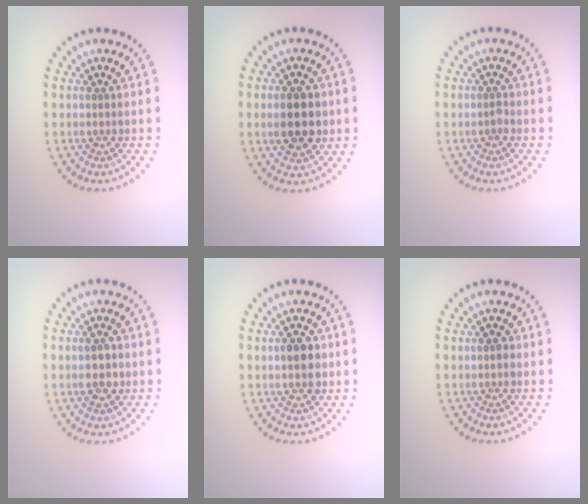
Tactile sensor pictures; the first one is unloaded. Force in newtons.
{"total": 4.7, "press": 4.7, "slide": 0.2}
{"total": 0.6, "press": 0.4, "slide": 0.4}
{"total": 2.1, "press": 2.1, "slide": 0.2}
{"total": 3.0, "press": 3.0, "slide": 0.2}
{"total": 0.8, "press": 0.8, "slide": 0.1}